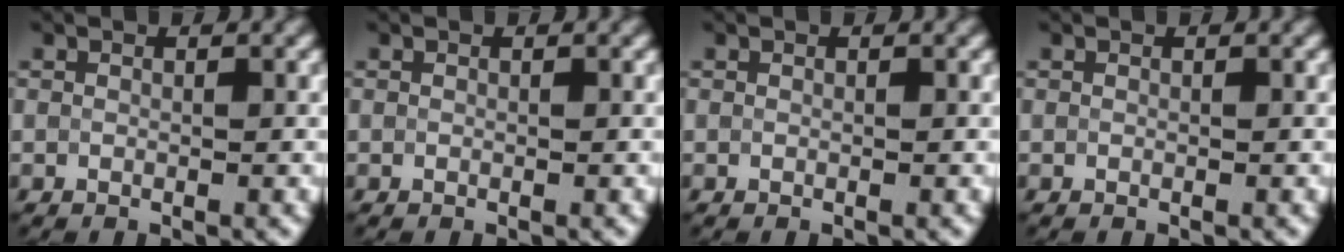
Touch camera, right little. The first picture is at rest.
{"total": 0.0}
{"total": 0.0}
{"total": 0.0}